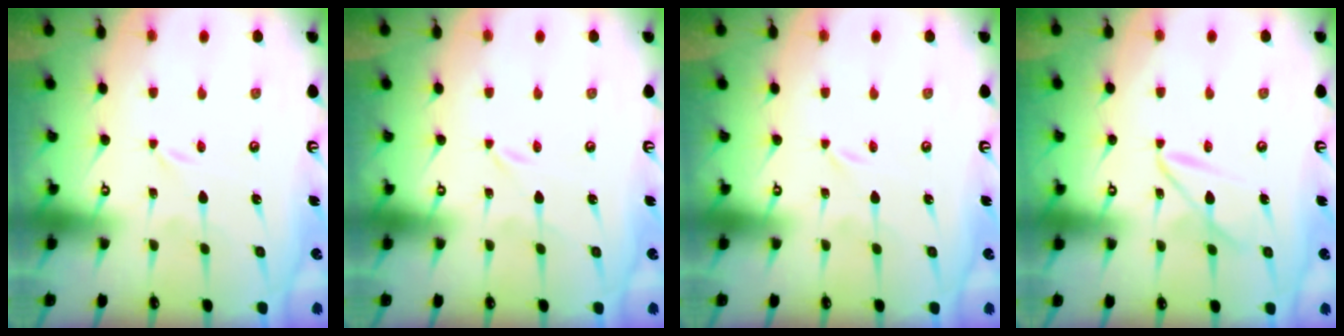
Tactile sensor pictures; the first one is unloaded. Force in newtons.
{"total": 0.0}
{"total": 0.0}
{"total": 7.7, "press": 7.7, "slide": 0.6}